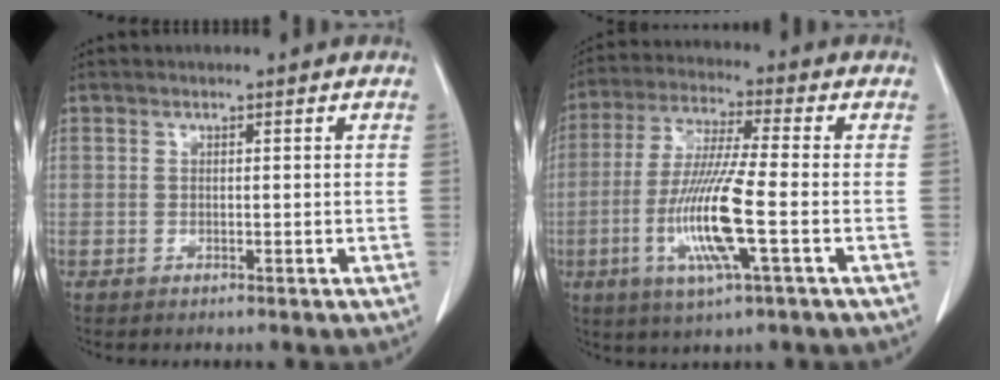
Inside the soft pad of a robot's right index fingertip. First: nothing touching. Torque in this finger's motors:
{"motor_torque": [1.97, -0.17, 0.95, 0.21]}